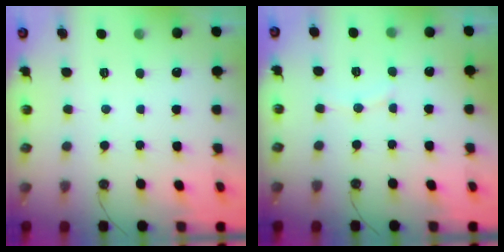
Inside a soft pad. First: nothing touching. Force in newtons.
{"total": 5.2, "press": 5.1, "slide": 0.8}